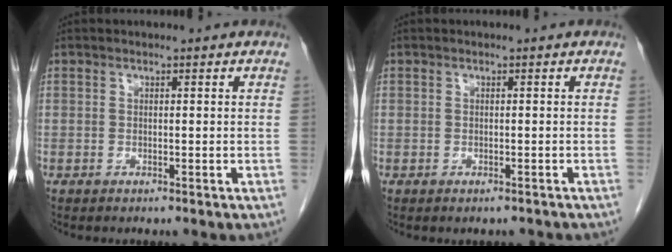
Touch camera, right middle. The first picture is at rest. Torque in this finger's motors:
{"motor_torque": [0.17, -0.16, 0.01, 0.00]}